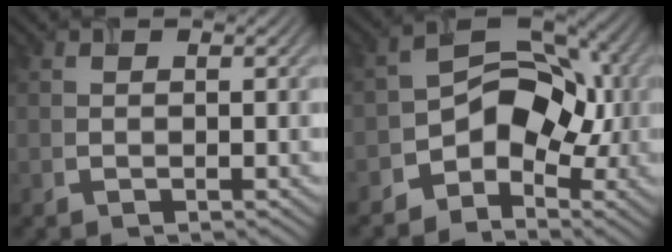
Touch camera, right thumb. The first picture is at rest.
{"total": 7.3, "force": [-3.1, 5.0, 4.4], "torque": [-0.051, 0.011, -0.071]}